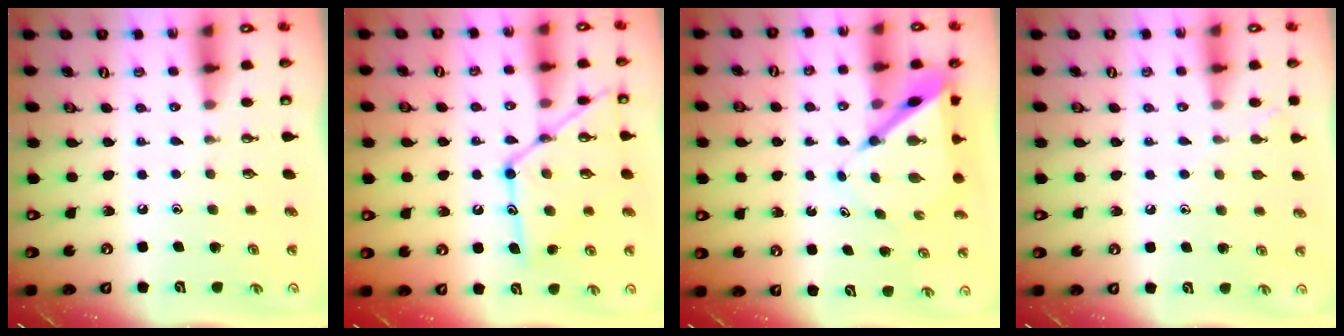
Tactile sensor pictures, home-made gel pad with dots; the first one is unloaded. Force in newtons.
{"total": 16.3, "press": 16.3, "slide": 1.4}
{"total": 7.0, "press": 7.0, "slide": 0.6}
{"total": 4.9, "press": 4.8, "slide": 0.5}